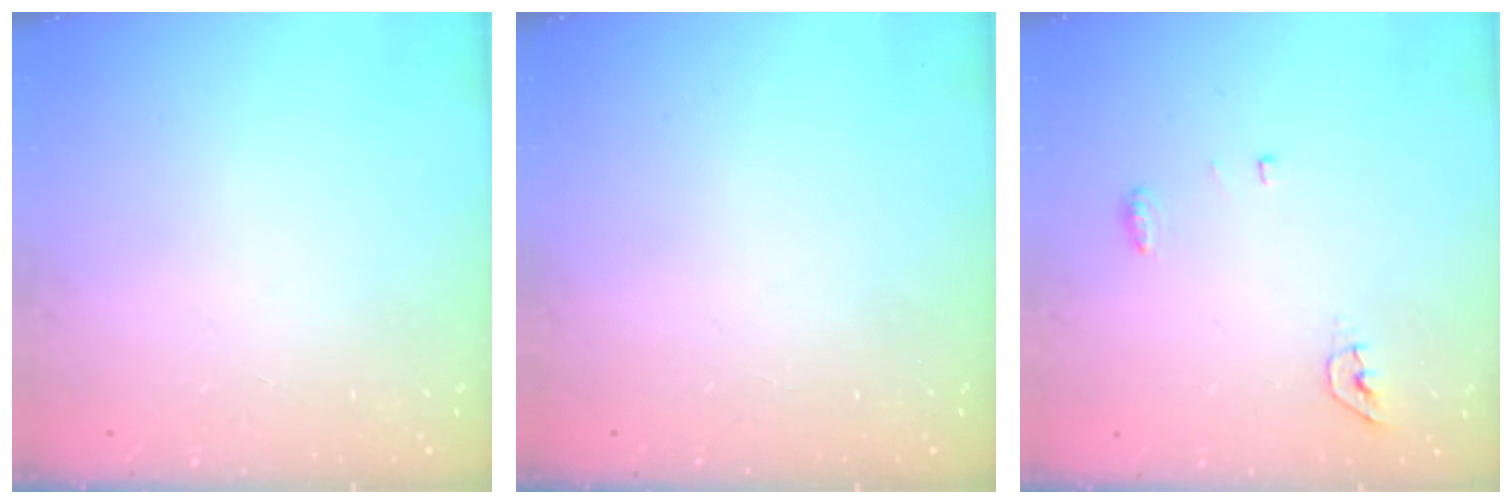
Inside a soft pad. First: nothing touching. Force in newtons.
{"total": 0.0}
{"total": 4.3, "press": 4.2, "slide": 1.0}